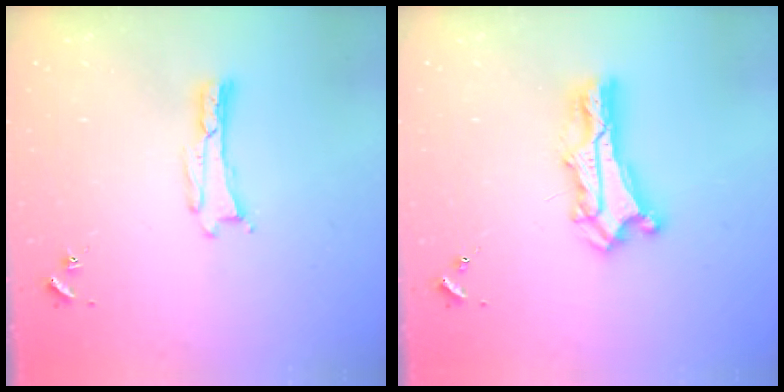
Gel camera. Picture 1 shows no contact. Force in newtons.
{"total": 6.7, "press": 6.7, "slide": 0.5}